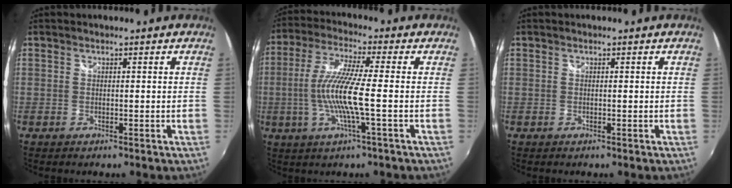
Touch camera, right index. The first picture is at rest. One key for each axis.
{"total": 10.7, "fx": -1.9, "fy": 0.1, "fz": 10.6, "tx": -0.213, "ty": -0.004, "tz": -0.034}
{"total": 0.0}